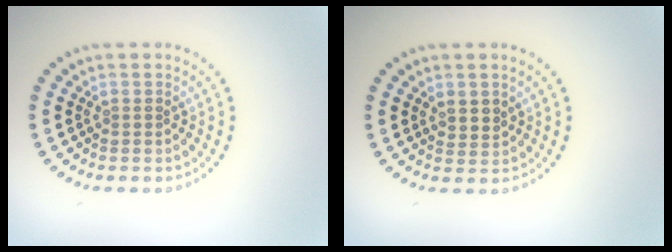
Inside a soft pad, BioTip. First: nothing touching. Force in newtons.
{"total": 1.5, "press": 1.4, "slide": 0.7}